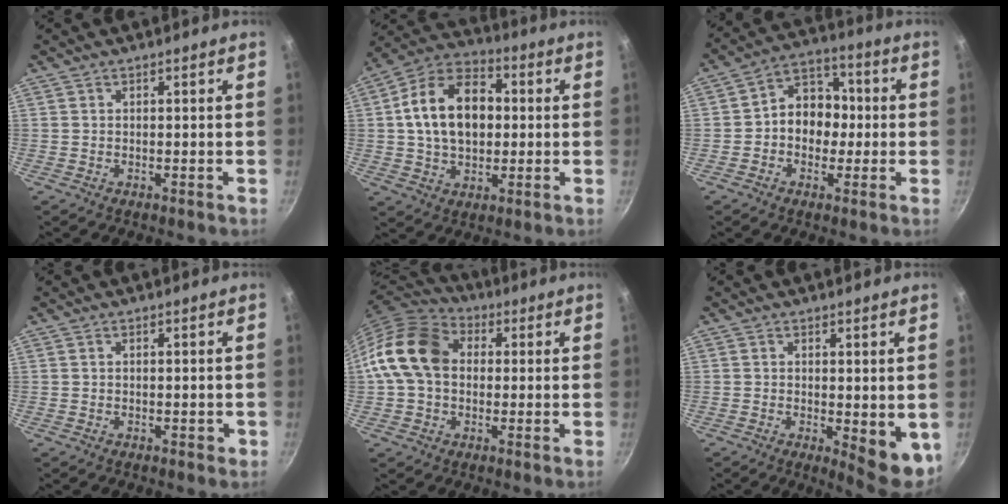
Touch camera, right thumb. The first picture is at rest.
{"total": 16.5, "force": [1.5, 11.3, 12.0], "torque": [-0.170, 0.026, 0.012]}
{"total": 10.1, "force": [-0.6, 8.1, 5.9], "torque": [-0.037, 0.033, -0.028]}
{"total": 1.2, "force": [-0.3, 0.7, 0.8], "torque": [-0.006, 0.005, -0.004]}
{"total": 15.0, "force": [1.3, 11.3, 9.7], "torque": [-0.153, 0.028, 0.007]}
{"total": 7.3, "force": [-0.5, 2.8, 6.7], "torque": [-0.074, -0.008, 0.000]}